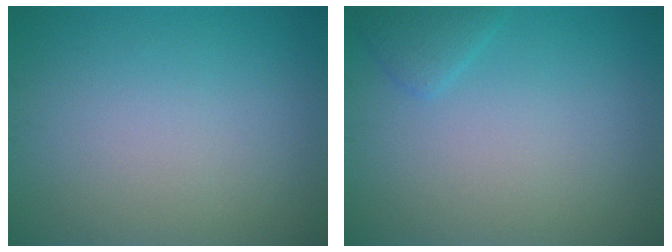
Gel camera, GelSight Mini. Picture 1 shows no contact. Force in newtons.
{"total": 1.4, "press": 1.4, "slide": 0.1}